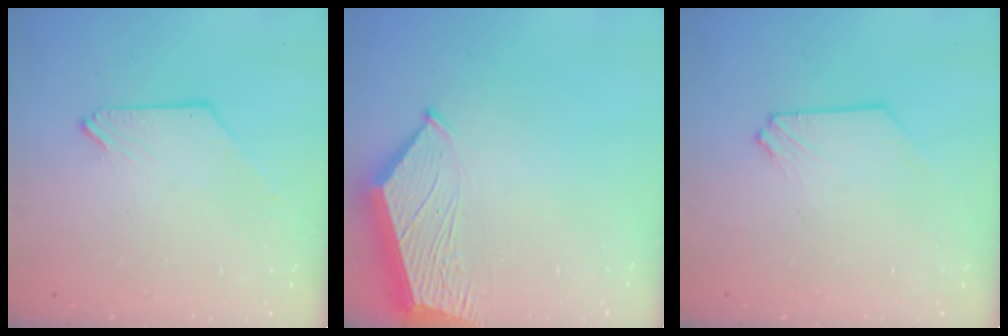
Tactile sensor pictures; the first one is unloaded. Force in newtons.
{"total": 6.2, "press": 6.2, "slide": 0.8}
{"total": 0.0}